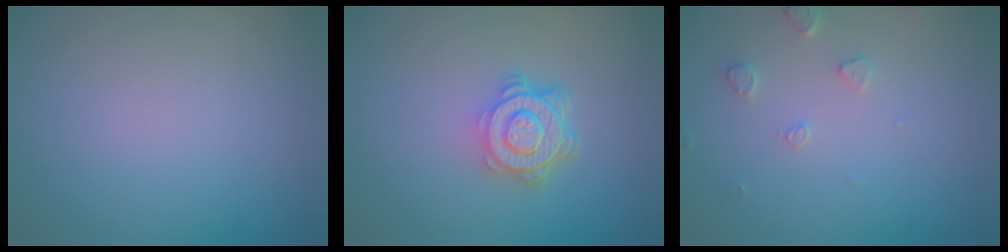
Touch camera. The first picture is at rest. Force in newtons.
{"total": 4.8, "press": 3.4, "slide": 3.4}
{"total": 1.5, "press": 1.5, "slide": 0.3}